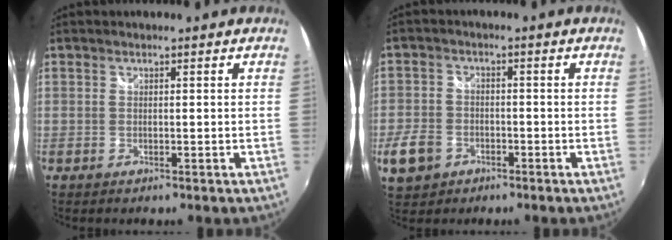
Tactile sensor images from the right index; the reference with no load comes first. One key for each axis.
{"total": 7.6, "fx": -3.6, "fy": 5.9, "fz": 3.2, "tx": -0.096, "ty": 0.006, "tz": -0.062}